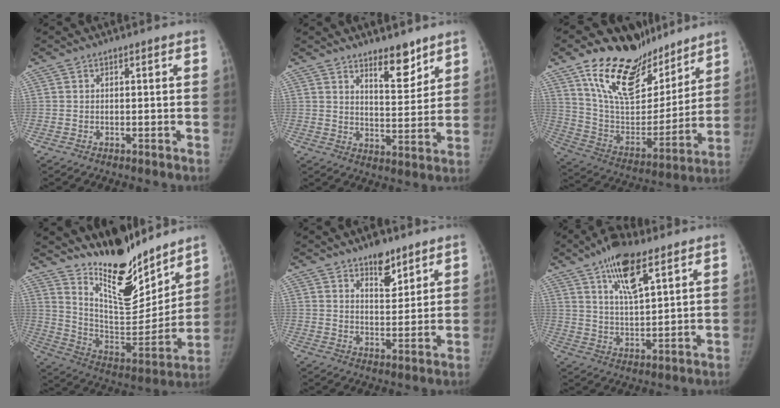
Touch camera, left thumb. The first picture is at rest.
{"total": 7.8, "force": [5.9, 2.8, 4.2], "torque": [-0.037, -0.052, 0.092]}
{"total": 24.5, "force": [17.6, 11.6, 12.5], "torque": [-0.165, -0.086, 0.304]}
{"total": 20.9, "force": [17.1, 6.8, 9.9], "torque": [-0.104, -0.127, 0.289]}
{"total": 6.7, "force": [4.8, 3.0, 3.5], "torque": [-0.025, -0.037, 0.075]}
{"total": 11.6, "force": [6.8, 4.0, 8.5], "torque": [-0.132, -0.029, 0.118]}